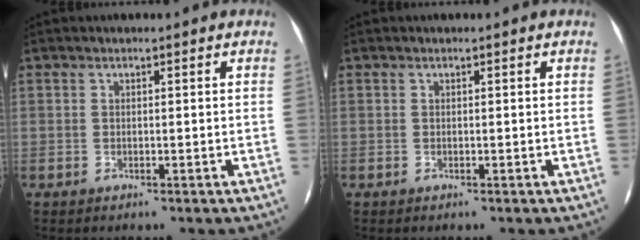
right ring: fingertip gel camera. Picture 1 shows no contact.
{"total": 0.0}